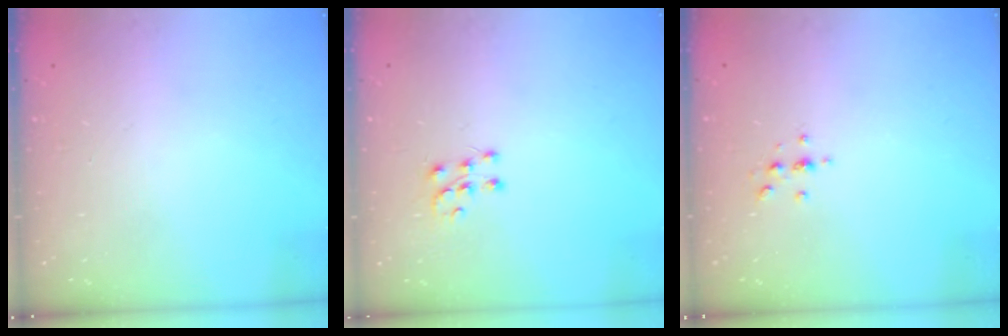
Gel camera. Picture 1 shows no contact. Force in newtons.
{"total": 6.0, "press": 5.9, "slide": 0.4}
{"total": 2.4, "press": 2.4, "slide": 0.3}